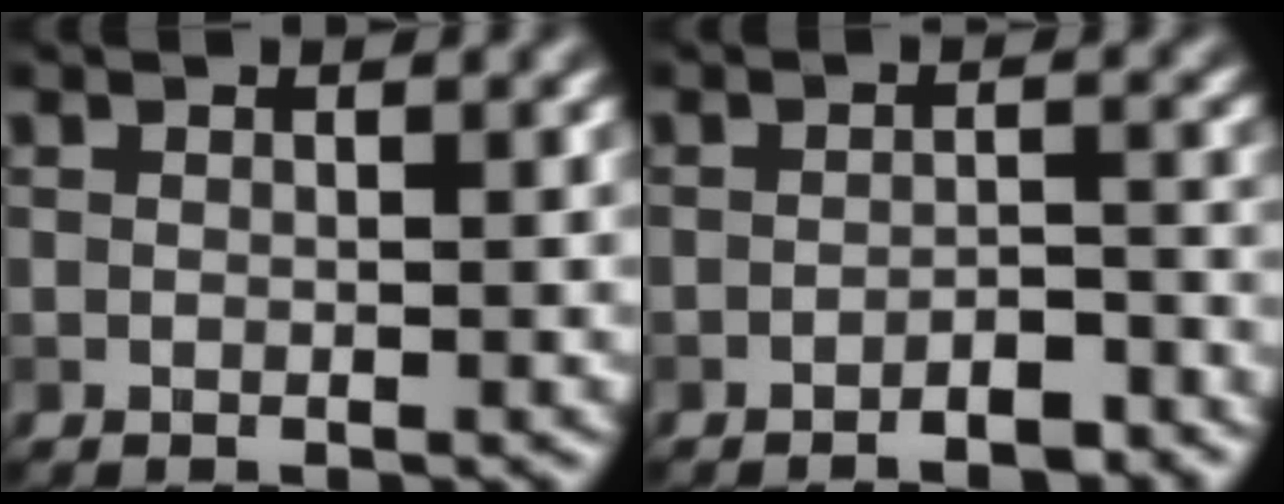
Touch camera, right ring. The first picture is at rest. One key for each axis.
{"total": 2.9, "fx": -2.1, "fy": 0.7, "fz": 1.8, "tx": -0.023, "ty": 0.006, "tz": -0.033}